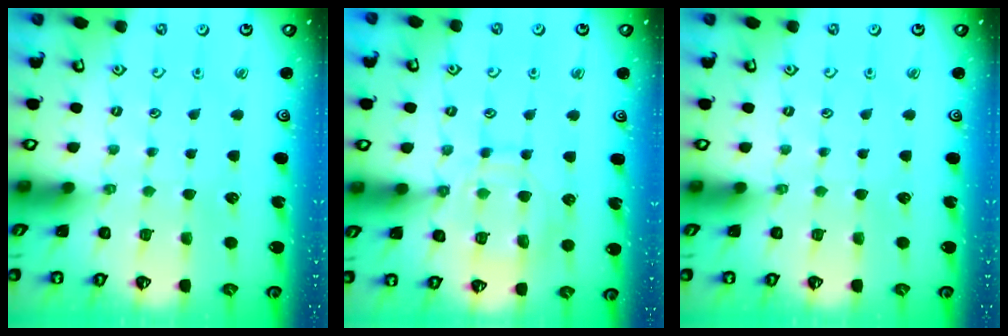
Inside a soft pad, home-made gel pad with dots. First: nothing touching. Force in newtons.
{"total": 12.4, "press": 12.4, "slide": 1.0}
{"total": 0.0}